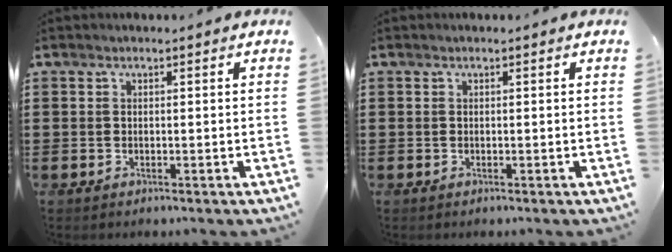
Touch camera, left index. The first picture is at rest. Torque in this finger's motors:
{"motor_torque": [0.00, 0.00, -0.01, 0.01]}